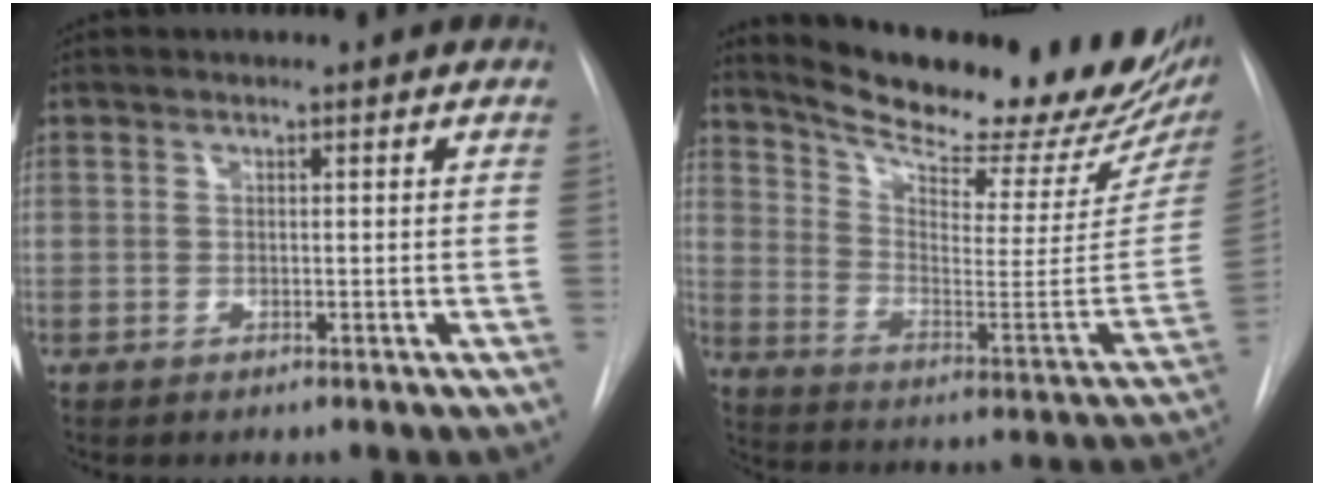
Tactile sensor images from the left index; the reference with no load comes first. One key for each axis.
{"total": 27.7, "fx": 23.0, "fy": 5.0, "fz": 14.6, "tx": -0.230, "ty": -0.076, "tz": 0.309}